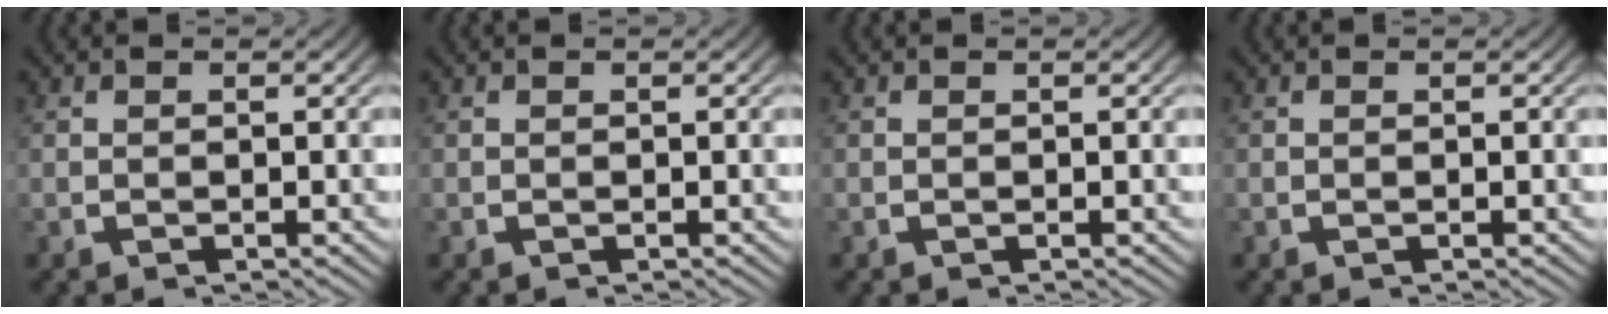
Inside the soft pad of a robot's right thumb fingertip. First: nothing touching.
{"total": 0.0}
{"total": 0.0}
{"total": 0.0}